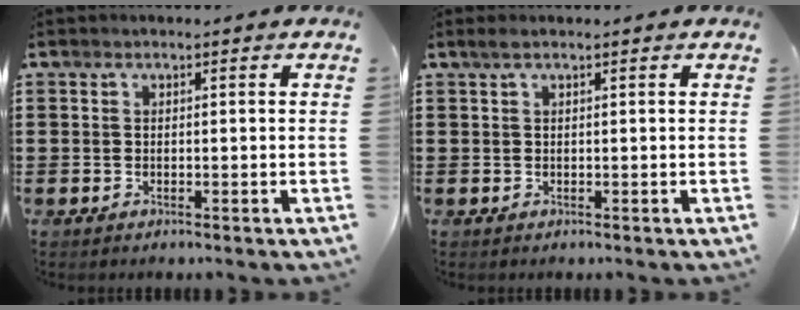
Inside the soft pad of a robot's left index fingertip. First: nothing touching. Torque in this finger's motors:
{"motor_torque": [0.07, -0.07, 0.06, 0.03]}